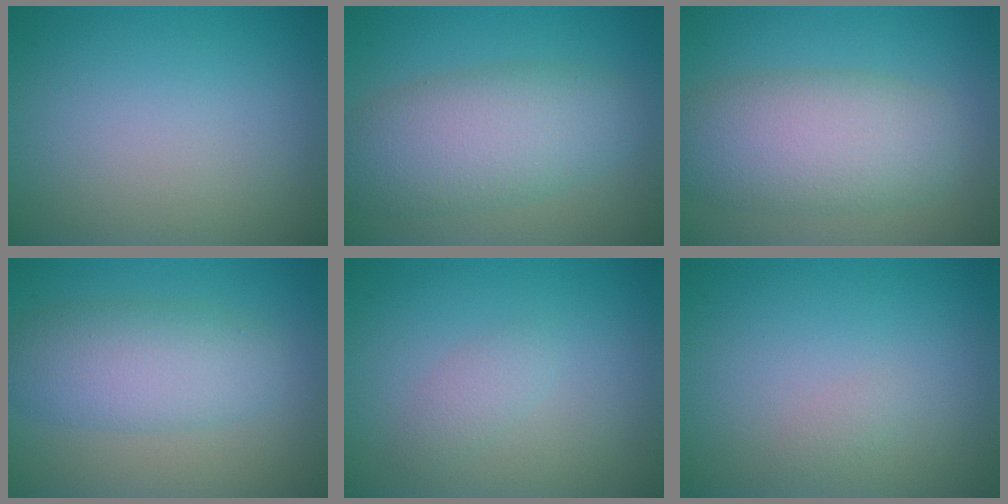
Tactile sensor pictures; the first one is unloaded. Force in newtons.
{"total": 7.7, "press": 7.7, "slide": 0.1}
{"total": 6.9, "press": 6.9, "slide": 0.2}
{"total": 5.1, "press": 5.1, "slide": 0.0}
{"total": 1.3, "press": 1.3, "slide": 0.0}
{"total": 0.6, "press": 0.6, "slide": 0.0}